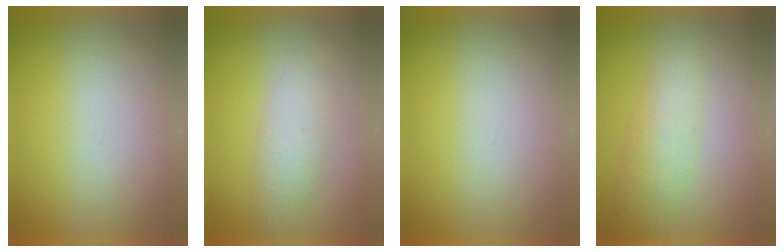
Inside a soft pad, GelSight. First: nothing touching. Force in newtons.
{"total": 1.8}
{"total": 0.0}
{"total": 2.2}